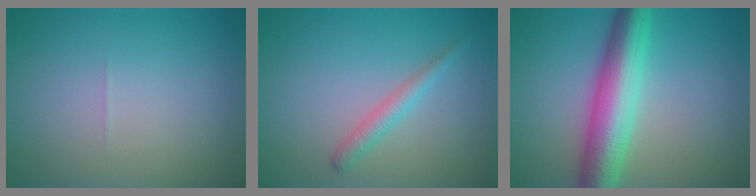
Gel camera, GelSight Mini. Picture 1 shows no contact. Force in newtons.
{"total": 1.8, "press": 1.8, "slide": 0.1}
{"total": 7.6, "press": 7.6, "slide": 0.1}